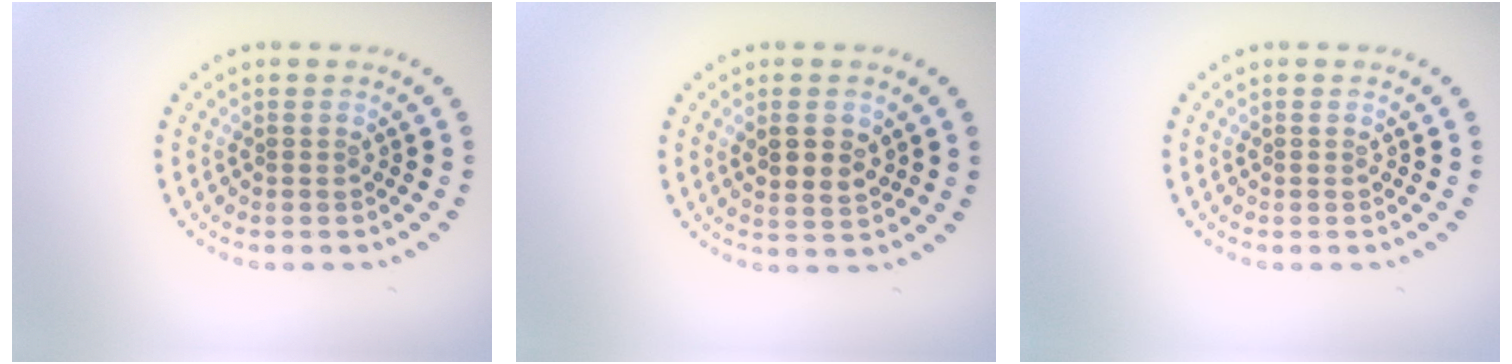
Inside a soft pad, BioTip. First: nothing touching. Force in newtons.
{"total": 2.7, "press": 2.6, "slide": 0.7}
{"total": 0.0}